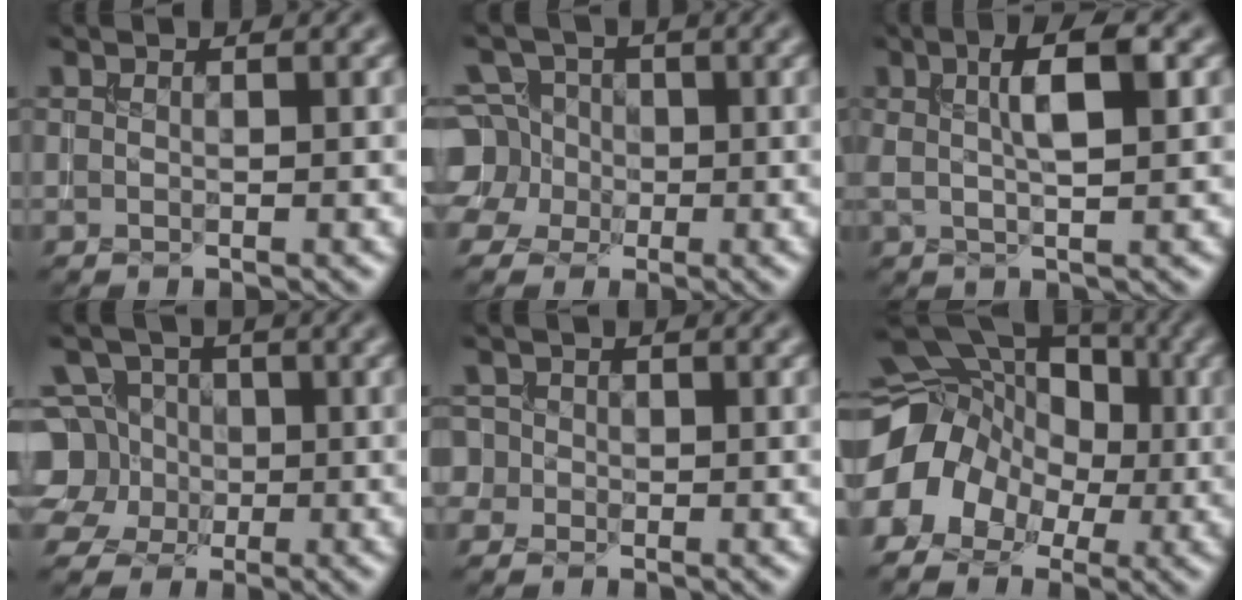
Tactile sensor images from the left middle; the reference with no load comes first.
{"total": 5.9, "force": [-0.6, 5.4, 2.3], "torque": [-0.046, 0.028, -0.043]}
{"total": 4.2, "force": [1.1, 0.9, 4.0], "torque": [-0.067, 0.007, 0.016]}
{"total": 7.9, "force": [-0.6, 7.2, 3.3], "torque": [-0.071, 0.030, -0.049]}
{"total": 2.1, "force": [-0.1, 2.0, 0.6], "torque": [0.002, 0.013, -0.021]}
{"total": 13.1, "force": [-1.7, 10.7, 7.3], "torque": [-0.125, 0.004, -0.056]}